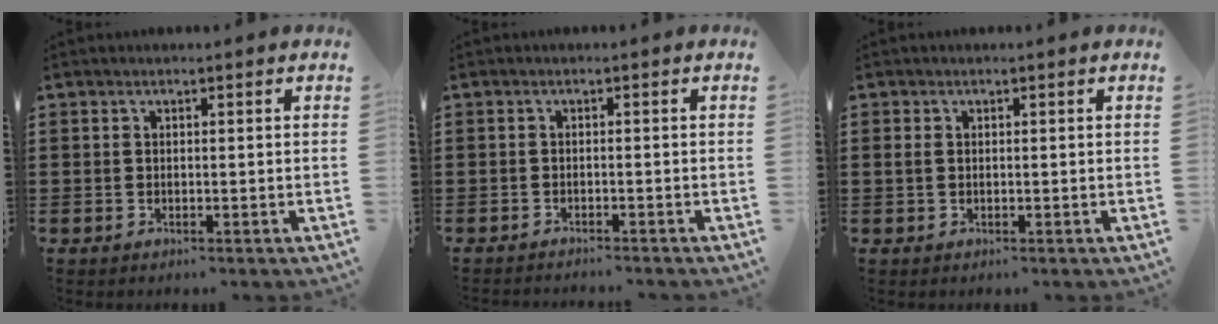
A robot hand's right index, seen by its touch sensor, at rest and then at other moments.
{"total": 1.0, "force": [-1.0, 0.0, 0.0], "torque": [-0.003, 0.001, -0.020]}
{"total": 1.0, "force": [0.1, 0.7, 0.7], "torque": [-0.025, 0.002, -0.001]}